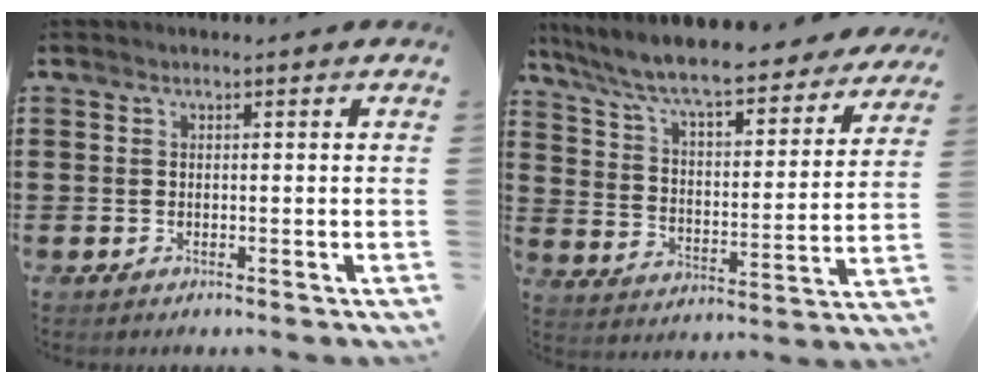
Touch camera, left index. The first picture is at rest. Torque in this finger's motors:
{"motor_torque": [1.55, -0.59, 1.05, 0.21]}